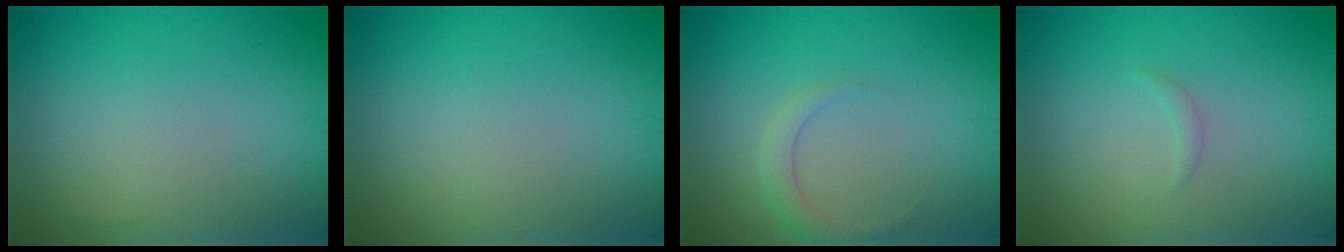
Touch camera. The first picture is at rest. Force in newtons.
{"total": 0.0}
{"total": 1.6, "press": 1.6, "slide": 0.1}
{"total": 0.5, "press": 0.5, "slide": 0.1}